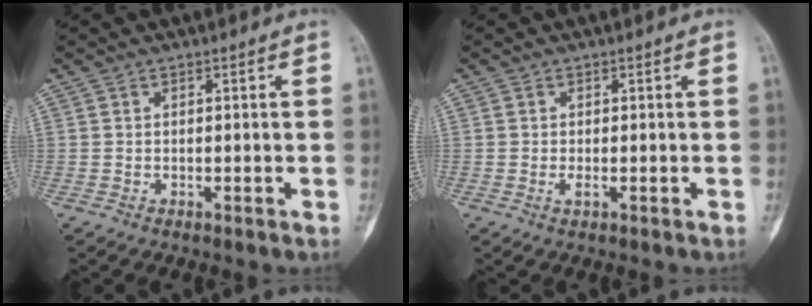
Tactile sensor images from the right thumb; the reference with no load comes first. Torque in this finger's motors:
{"motor_torque": [-0.29, 0.10, -0.02, 0.02, -0.01]}